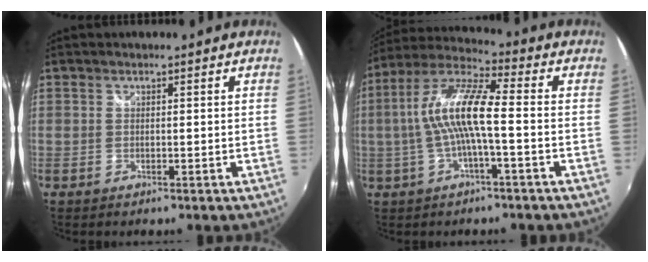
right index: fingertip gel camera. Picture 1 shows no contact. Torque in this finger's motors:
{"motor_torque": [1.74, -0.28, 1.05, 0.21]}